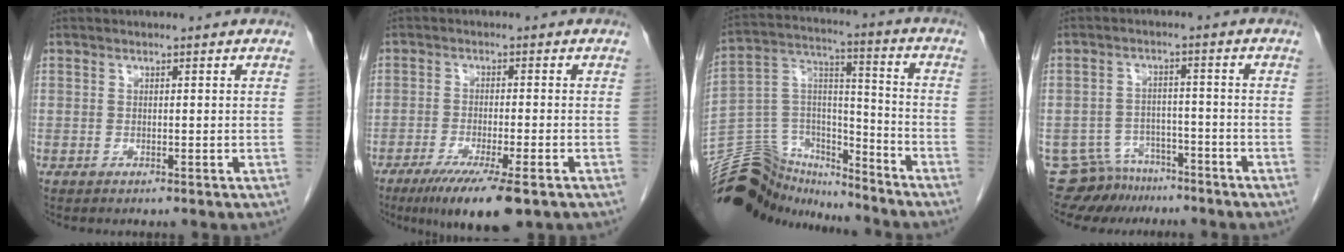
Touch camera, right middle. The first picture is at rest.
{"total": 10.0, "force": [-6.4, 0.9, 7.6], "torque": [-0.123, -0.025, -0.099]}
{"total": 19.2, "force": [-17.8, 6.0, 4.1], "torque": [-0.090, 0.056, -0.295]}
{"total": 8.2, "force": [-7.1, 4.0, -0.4], "torque": [0.009, 0.020, -0.109]}